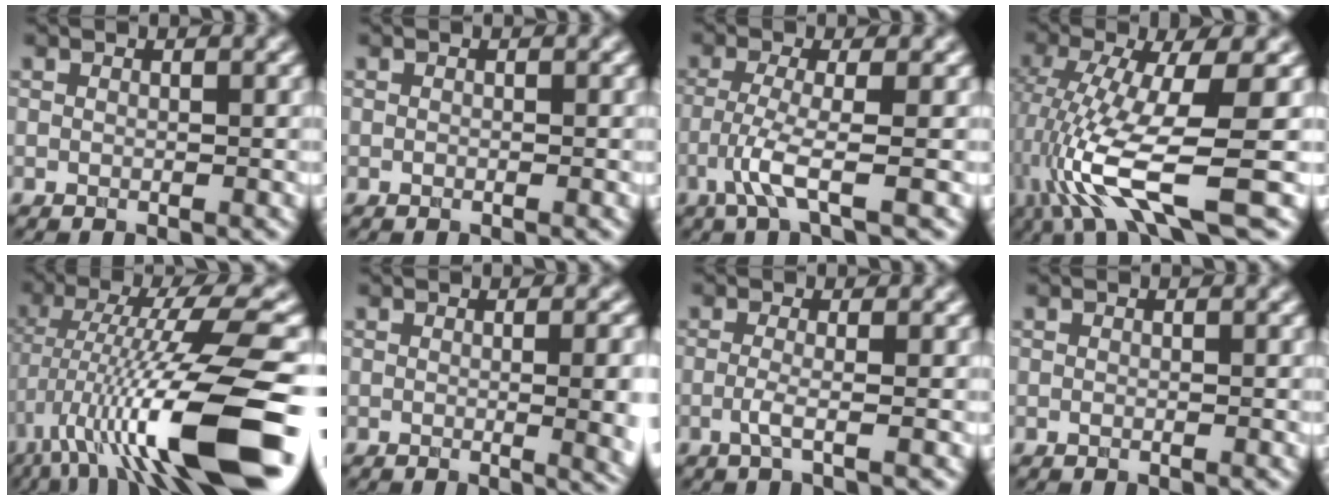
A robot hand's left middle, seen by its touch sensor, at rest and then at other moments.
{"total": 0.0}
{"total": 3.2, "force": [-1.9, 0.0, 2.6], "torque": [-0.066, -0.002, -0.040]}
{"total": 9.7, "force": [-2.9, 2.0, 9.1], "torque": [-0.189, -0.006, -0.043]}
{"total": 13.4, "force": [-4.9, 2.0, 12.3], "torque": [-0.215, 0.011, -0.065]}
{"total": 6.7, "force": [-0.4, 2.9, 6.0], "torque": [-0.030, 0.010, 0.005]}
{"total": 1.7, "force": [-0.5, 0.3, 1.6], "torque": [-0.036, -0.003, -0.010]}
{"total": 0.0}